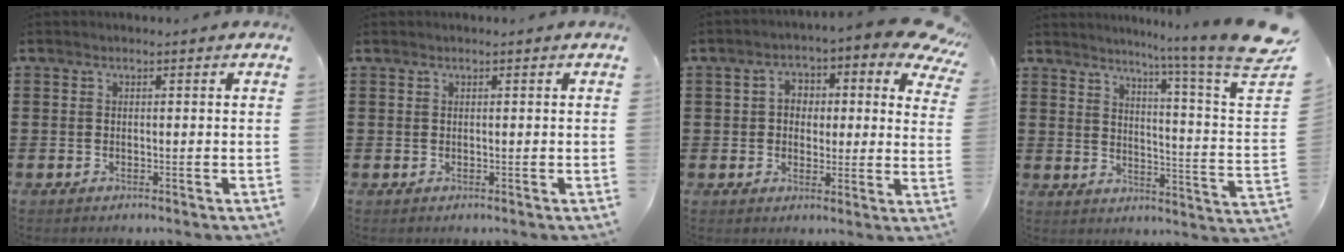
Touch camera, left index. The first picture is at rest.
{"total": 0.0}
{"total": 5.3, "force": [1.9, 3.3, 3.7], "torque": [-0.074, -0.003, 0.022]}
{"total": 9.0, "force": [7.2, -2.0, 5.1], "torque": [-0.101, -0.063, 0.110]}